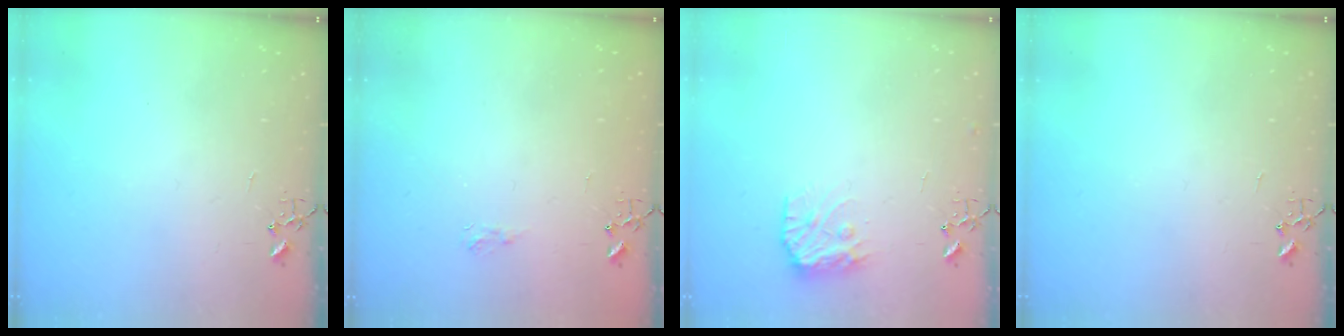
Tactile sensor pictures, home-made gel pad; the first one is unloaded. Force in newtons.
{"total": 5.1, "press": 5.1, "slide": 0.7}
{"total": 10.4, "press": 10.4, "slide": 0.6}
{"total": 0.0}